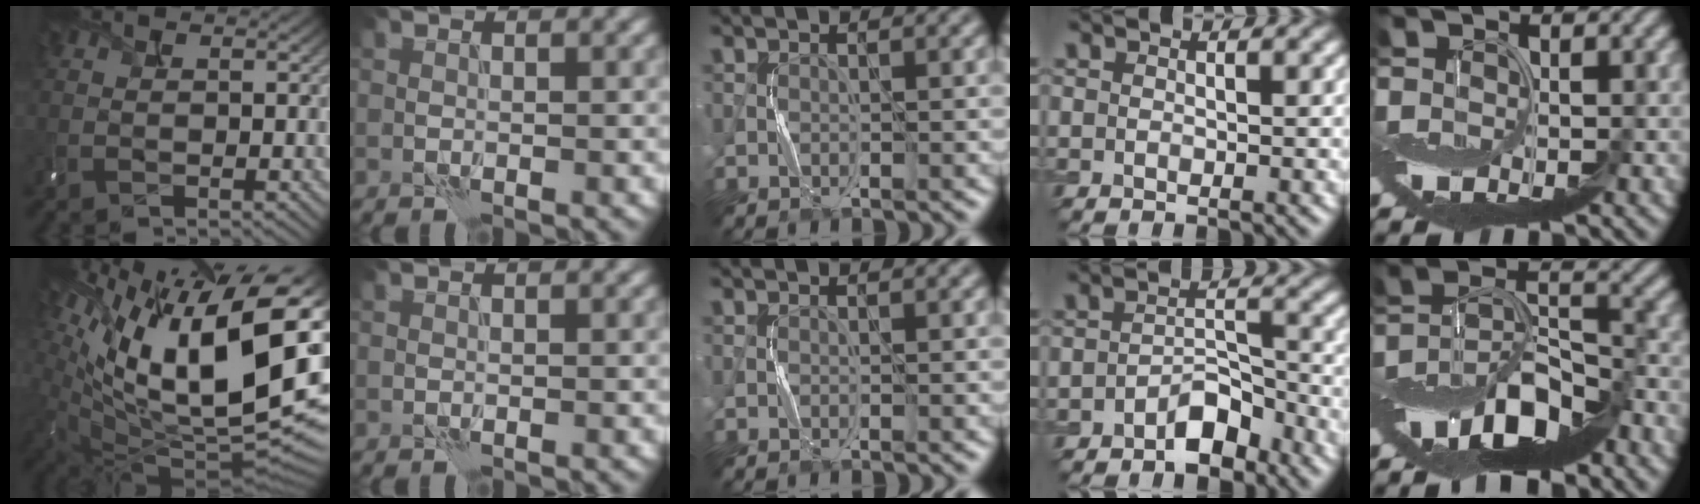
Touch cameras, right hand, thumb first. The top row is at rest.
{"thumb": {"total": 21.4, "force": [5.6, 10.0, 18.1], "torque": [-0.347, 0.002, 0.107]}, "ring": {"total": 3.6, "force": [-2.4, 1.5, 2.1], "torque": [-0.028, 0.013, -0.044]}, "little": {"total": 10.0, "force": [-6.2, 3.7, 7.0], "torque": [-0.121, 0.007, -0.120]}}